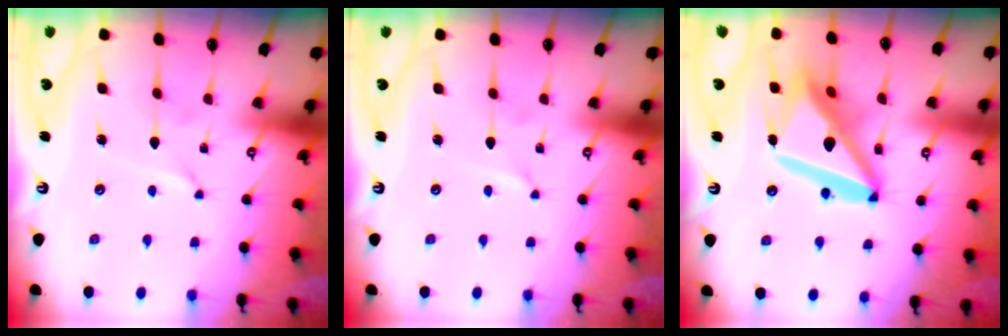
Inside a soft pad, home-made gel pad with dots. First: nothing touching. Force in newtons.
{"total": 0.0}
{"total": 20.4, "press": 20.3, "slide": 2.2}